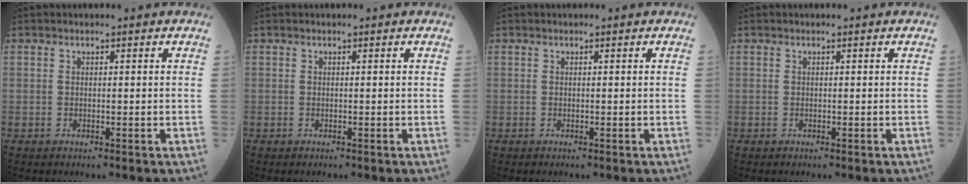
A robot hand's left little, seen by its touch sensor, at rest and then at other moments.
{"total": 0.0}
{"total": 0.0}
{"total": 0.0}